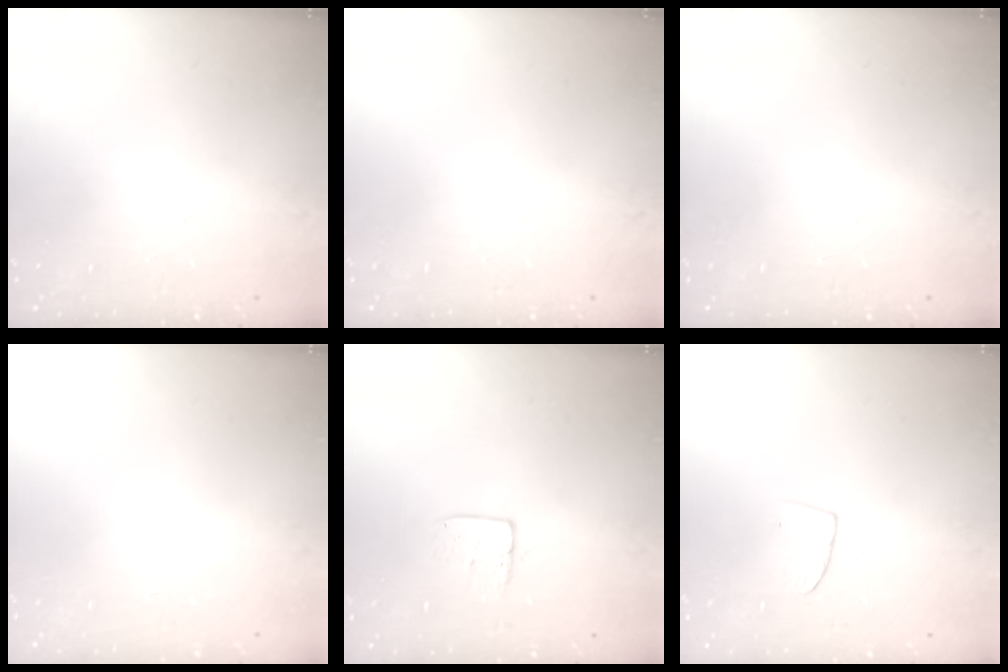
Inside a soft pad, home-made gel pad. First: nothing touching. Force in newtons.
{"total": 0.0}
{"total": 0.0}
{"total": 0.0}
{"total": 5.4, "press": 5.4, "slide": 0.4}
{"total": 5.5, "press": 5.5, "slide": 0.4}